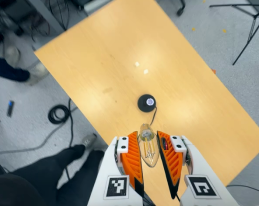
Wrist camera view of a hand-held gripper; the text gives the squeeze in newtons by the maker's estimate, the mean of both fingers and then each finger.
{"total": 9.8, "left": 9.3, "right": 10.2}